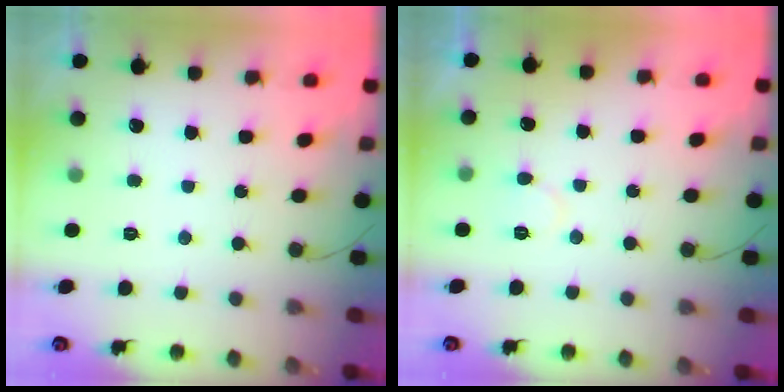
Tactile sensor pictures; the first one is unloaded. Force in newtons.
{"total": 5.1, "press": 5.1, "slide": 0.5}